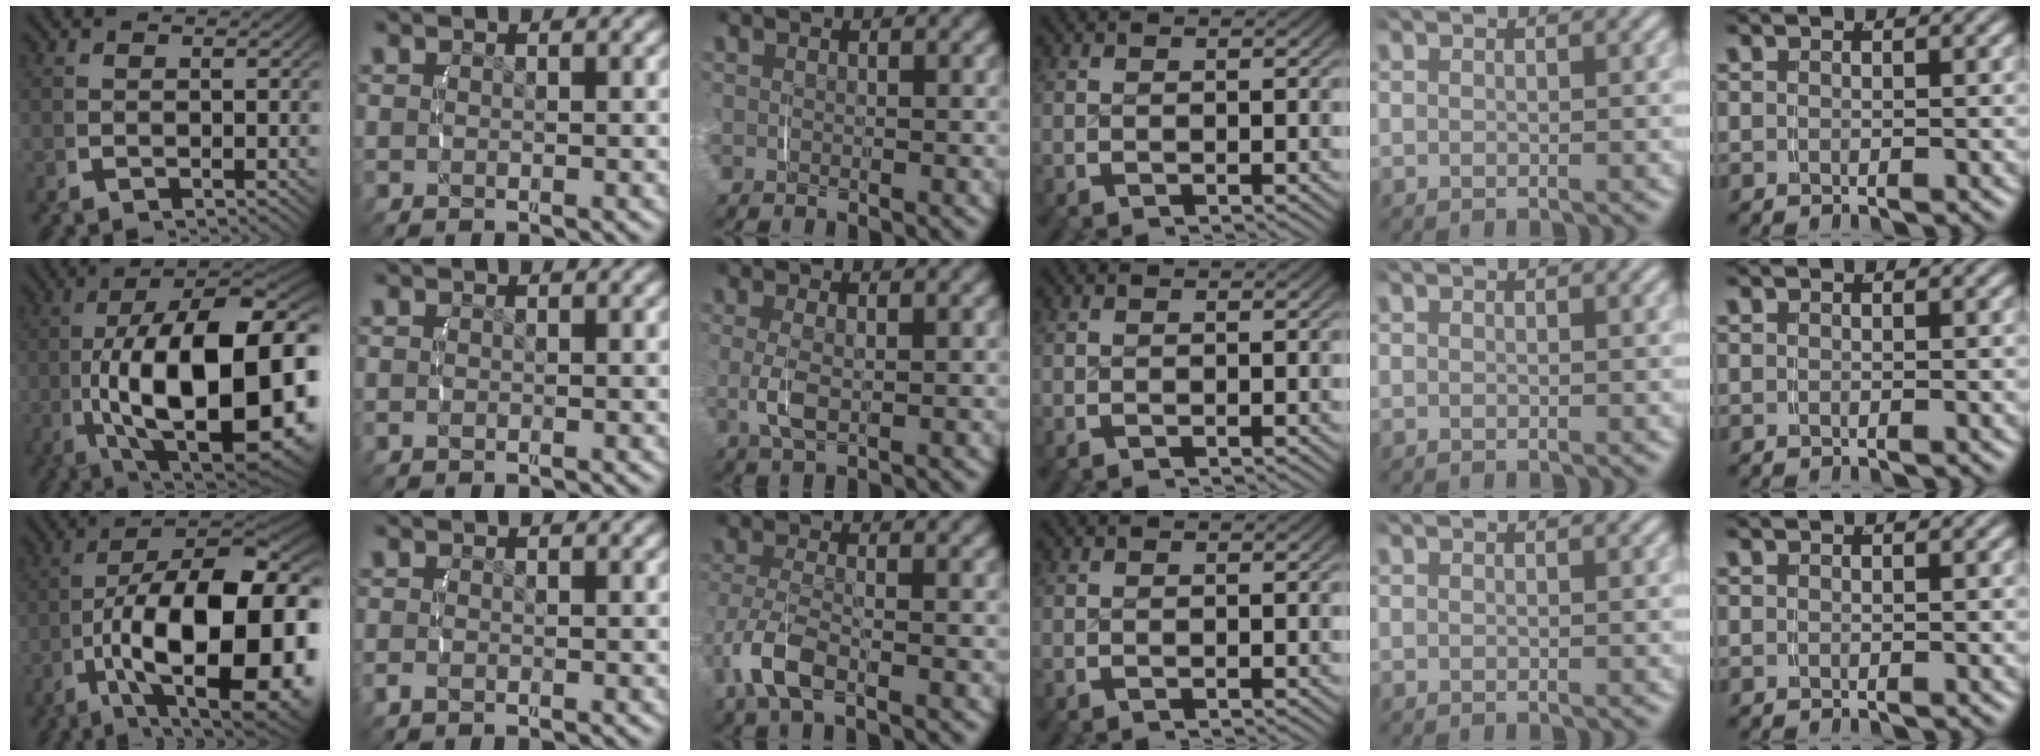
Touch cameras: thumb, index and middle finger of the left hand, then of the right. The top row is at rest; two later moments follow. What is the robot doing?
{"motion": "lift_and_place", "object": "glasses case"}